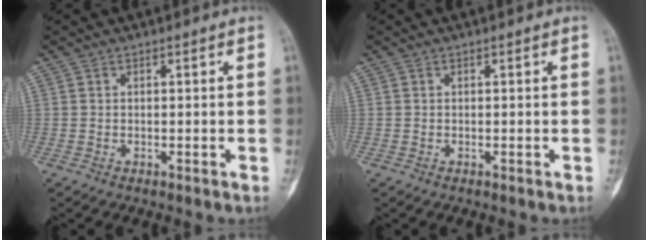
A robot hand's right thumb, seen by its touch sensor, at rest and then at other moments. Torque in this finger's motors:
{"motor_torque": [0.00, 0.00, 0.04, -0.03, 0.00]}